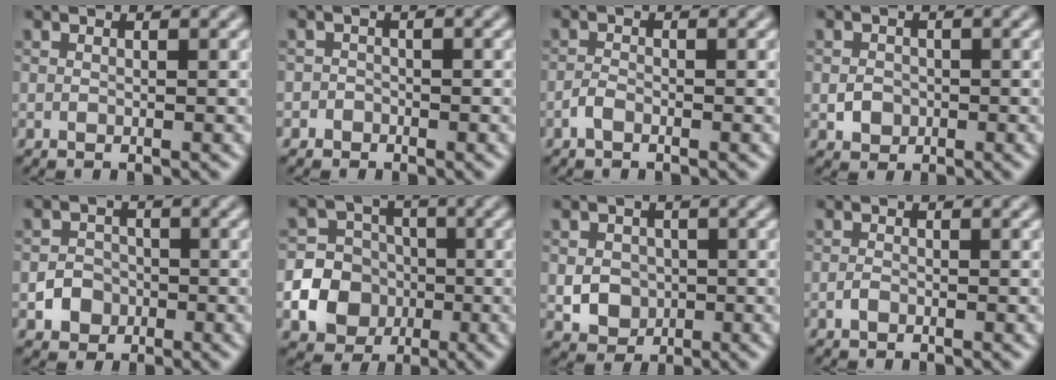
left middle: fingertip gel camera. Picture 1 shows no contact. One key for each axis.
{"total": 1.4, "fx": -0.9, "fy": 1.1, "fz": -0.1, "tx": 0.016, "ty": 0.009, "tz": -0.016}
{"total": 1.1, "fx": -0.8, "fy": 0.4, "fz": 0.6, "tx": -0.013, "ty": 0.002, "tz": -0.018}
{"total": 1.6, "fx": -0.4, "fy": 1.4, "fz": 0.6, "tx": -0.007, "ty": -0.002, "tz": -0.010}
{"total": 2.4, "fx": -0.9, "fy": 2.1, "fz": 0.7, "tx": 0.003, "ty": 0.003, "tz": -0.022}
{"total": 12.8, "fx": -3.9, "fy": 11.9, "fz": 2.7, "tx": -0.078, "ty": -0.026, "tz": -0.083}
{"total": 3.0, "fx": -0.3, "fy": 2.6, "fz": 1.4, "tx": -0.028, "ty": -0.003, "tz": -0.007}
{"total": 0.7, "fx": -0.4, "fy": 0.4, "fz": 0.3, "tx": -0.007, "ty": 0.000, "tz": -0.010}